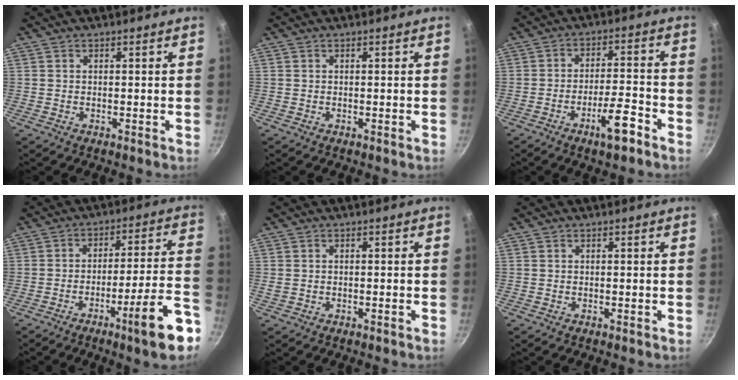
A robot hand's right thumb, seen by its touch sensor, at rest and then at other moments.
{"total": 0.0}
{"total": 7.9, "force": [-4.6, 1.8, 6.1], "torque": [-0.095, 0.034, -0.070]}
{"total": 13.9, "force": [-7.3, 0.8, 11.8], "torque": [-0.163, 0.047, -0.105]}
{"total": 0.6, "force": [-0.2, 0.4, 0.4], "torque": [-0.013, 0.004, 0.001]}
{"total": 0.0}